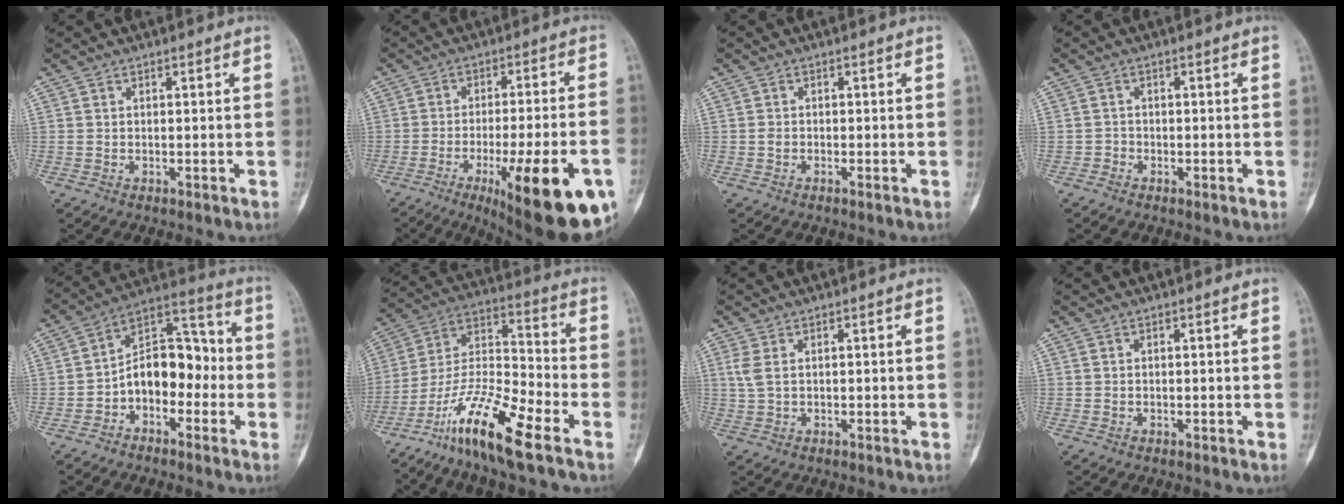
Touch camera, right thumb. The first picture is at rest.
{"total": 23.3, "force": [-10.1, 5.8, 20.2], "torque": [-0.237, 0.019, -0.135]}
{"total": 0.7, "force": [-0.4, 0.3, 0.5], "torque": [-0.014, 0.001, -0.011]}
{"total": 1.1, "force": [-0.6, 0.8, 0.0], "torque": [0.007, 0.006, -0.018]}
{"total": 12.3, "force": [-2.9, 8.0, 8.9], "torque": [-0.106, 0.055, -0.062]}
{"total": 18.7, "force": [-11.3, 3.9, 14.4], "torque": [-0.274, 0.061, -0.210]}
{"total": 2.4, "force": [0.5, 0.7, 2.2], "torque": [-0.061, 0.008, 0.018]}
{"total": 0.0}